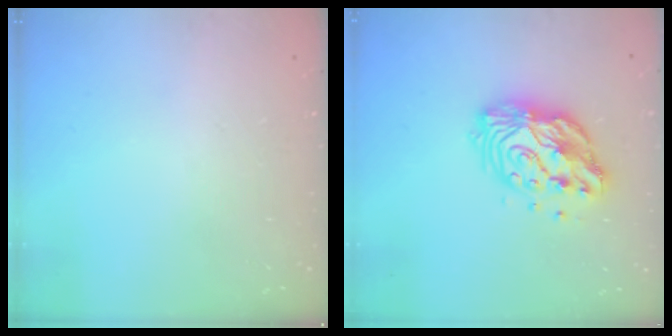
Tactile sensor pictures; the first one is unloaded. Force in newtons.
{"total": 13.4, "press": 13.4, "slide": 1.2}